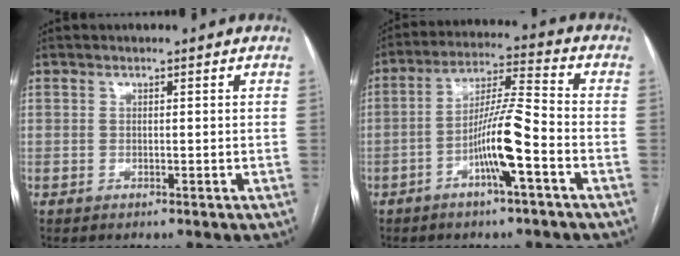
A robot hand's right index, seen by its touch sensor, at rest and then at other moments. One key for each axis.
{"total": 9.9, "fx": -3.8, "fy": 0.2, "fz": 9.1, "tx": -0.178, "ty": 0.011, "tz": -0.067}